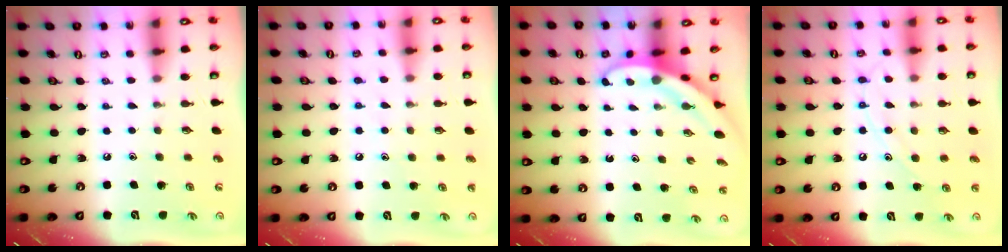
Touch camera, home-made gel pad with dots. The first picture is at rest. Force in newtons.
{"total": 5.8, "press": 5.8, "slide": 0.6}
{"total": 3.8, "press": 3.8, "slide": 0.1}
{"total": 8.7, "press": 8.7, "slide": 0.6}